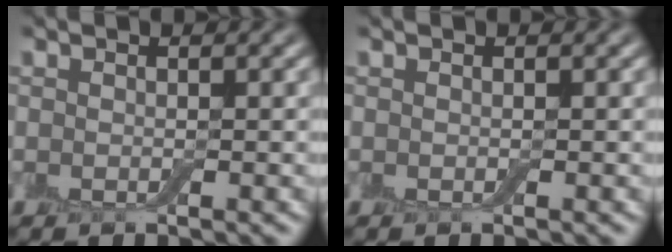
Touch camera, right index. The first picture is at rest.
{"total": 0.0}